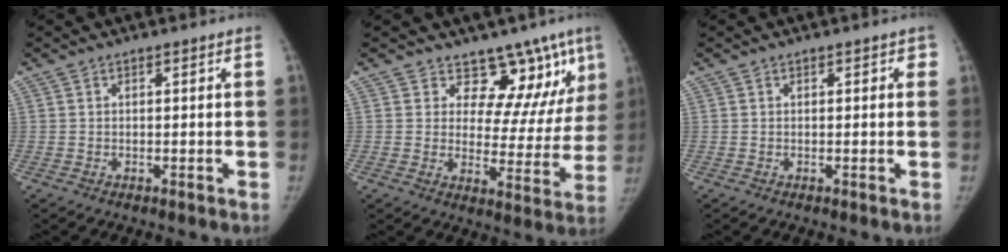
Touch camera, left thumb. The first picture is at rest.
{"total": 12.8, "force": [9.2, 6.8, 5.7], "torque": [-0.016, -0.060, 0.114]}
{"total": 1.0, "force": [0.4, 0.6, 0.6], "torque": [0.008, 0.002, -0.001]}